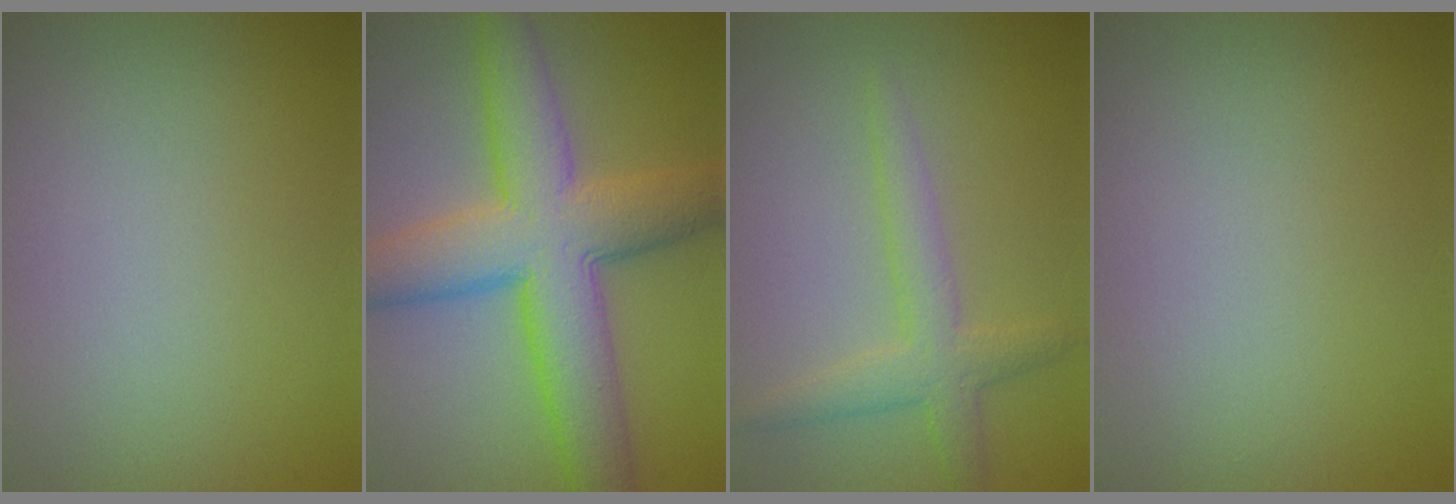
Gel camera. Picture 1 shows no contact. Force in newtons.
{"total": 9.5, "press": 9.5, "slide": 0.3}
{"total": 3.0, "press": 3.0, "slide": 0.1}
{"total": 0.0}